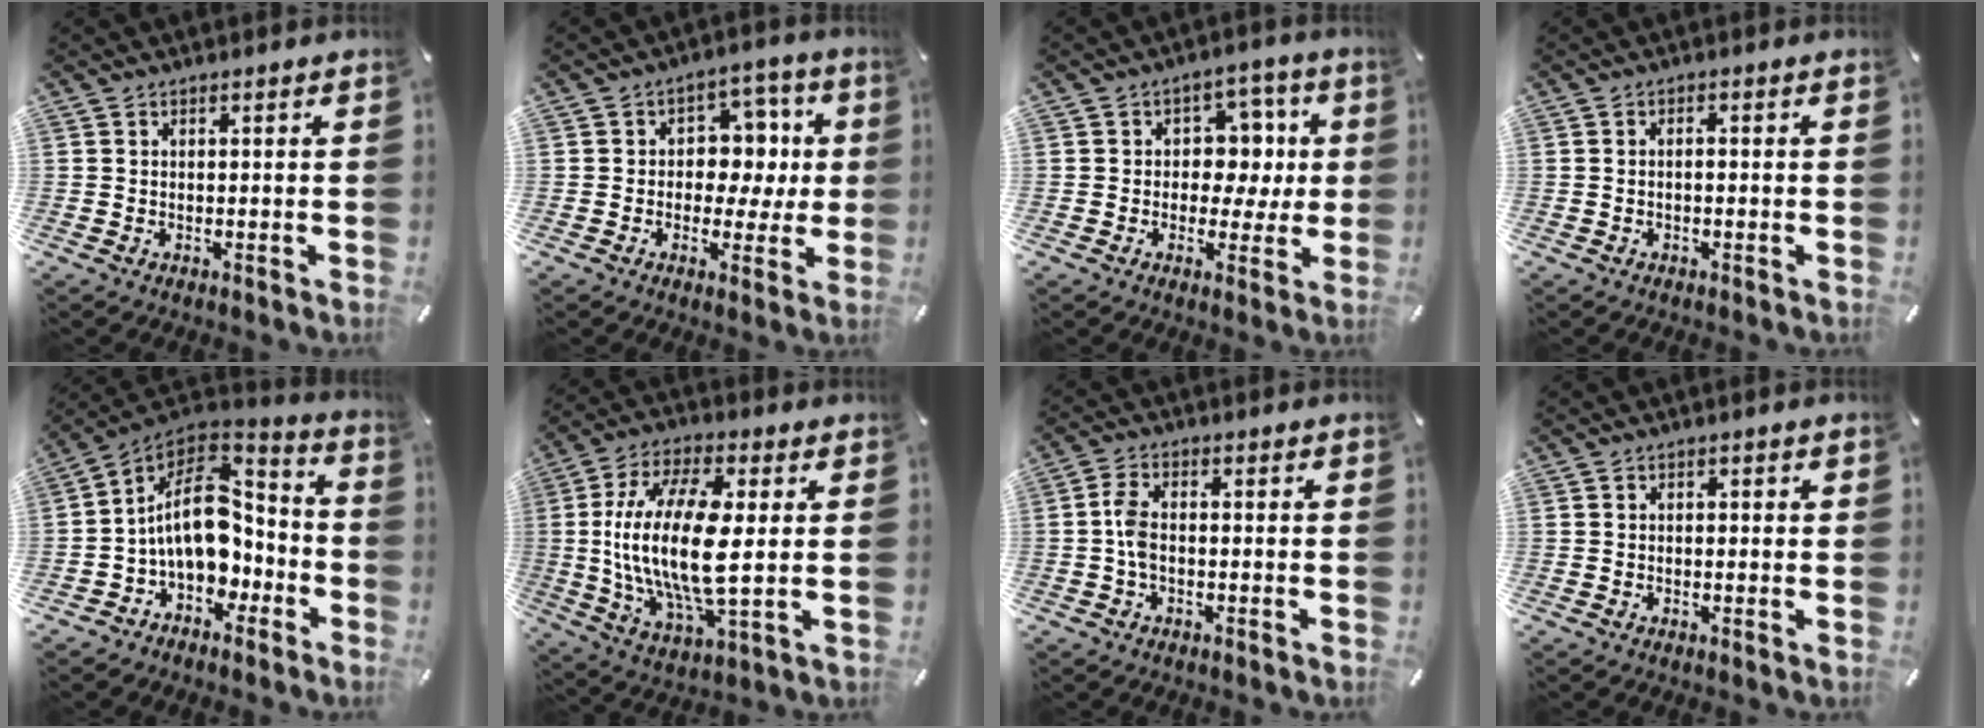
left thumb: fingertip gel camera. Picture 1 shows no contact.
{"total": 8.5, "force": [-0.1, 7.5, 3.9], "torque": [-0.041, 0.003, -0.005]}
{"total": 8.1, "force": [0.3, 7.2, 3.8], "torque": [-0.050, 0.002, 0.005]}
{"total": 1.1, "force": [-0.5, 0.3, 0.9], "torque": [-0.017, 0.000, -0.010]}
{"total": 15.3, "force": [-0.4, 11.1, 10.5], "torque": [-0.185, -0.007, -0.009]}
{"total": 20.1, "force": [1.4, 7.8, 18.5], "torque": [-0.394, -0.010, 0.017]}
{"total": 4.2, "force": [-0.7, 2.1, 3.6], "torque": [-0.078, 0.002, -0.015]}
{"total": 0.7, "force": [-0.1, 0.5, 0.5], "torque": [-0.008, 0.003, -0.004]}